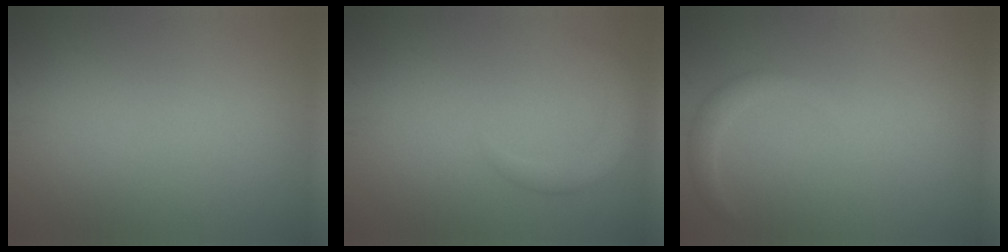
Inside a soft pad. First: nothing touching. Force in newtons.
{"total": 2.2, "press": 2.2, "slide": 0.1}
{"total": 1.5, "press": 1.5, "slide": 0.2}